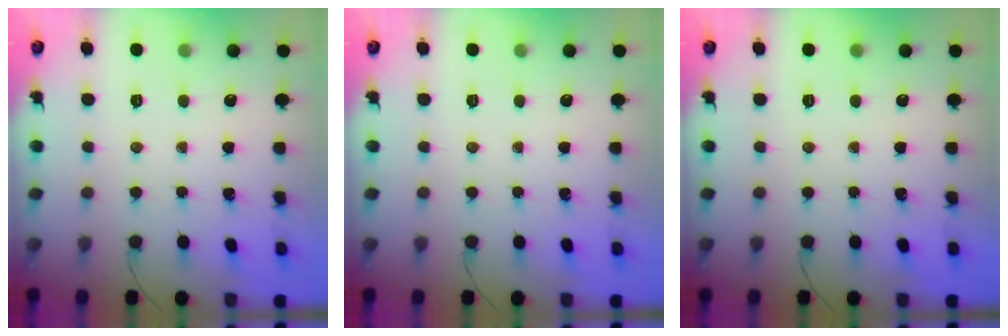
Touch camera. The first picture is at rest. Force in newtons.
{"total": 0.0}
{"total": 0.0}